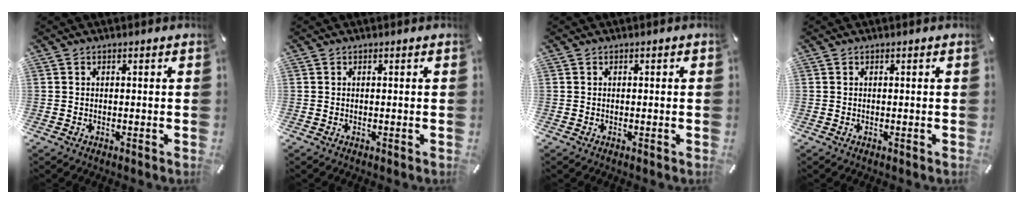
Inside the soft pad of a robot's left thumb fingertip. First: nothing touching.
{"total": 0.0}
{"total": 0.0}
{"total": 0.0}